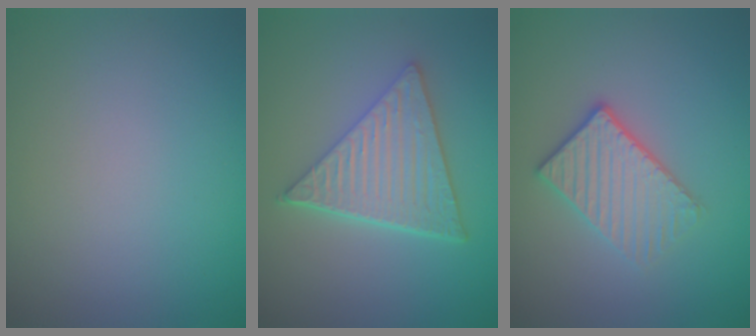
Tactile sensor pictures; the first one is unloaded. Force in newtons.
{"total": 6.1, "press": 4.6, "slide": 4.1}
{"total": 3.3, "press": 3.0, "slide": 1.5}